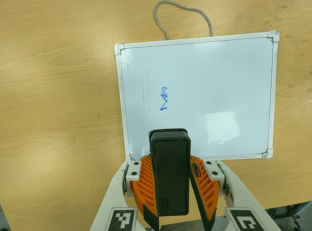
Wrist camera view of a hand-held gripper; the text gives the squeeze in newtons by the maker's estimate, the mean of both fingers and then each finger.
{"total": 10.0, "left": 10.0, "right": 10.0}